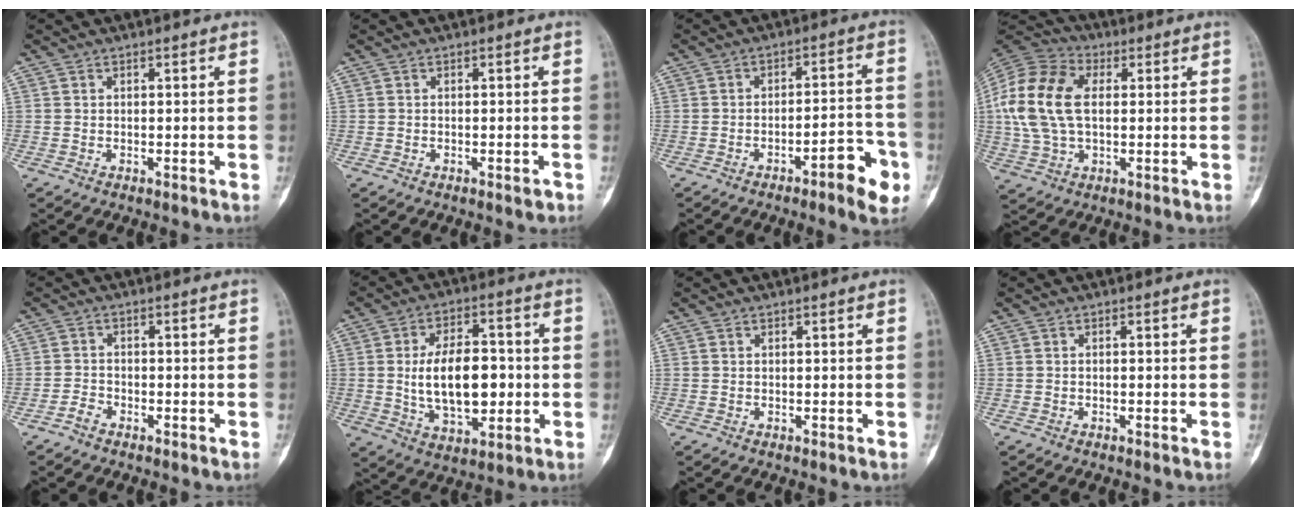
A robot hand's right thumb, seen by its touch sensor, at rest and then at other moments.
{"total": 1.1, "force": [-0.6, 0.3, 0.8], "torque": [-0.014, -0.001, -0.008]}
{"total": 9.2, "force": [-4.6, 2.4, 7.5], "torque": [-0.094, 0.033, -0.062]}
{"total": 17.4, "force": [1.8, 10.7, 13.6], "torque": [-0.293, 0.020, 0.032]}
{"total": 2.1, "force": [-1.7, 1.0, 0.7], "torque": [-0.017, 0.008, -0.034]}
{"total": 14.6, "force": [-0.4, 8.3, 12.0], "torque": [-0.176, 0.007, 0.003]}
{"total": 0.0}
{"total": 0.0}